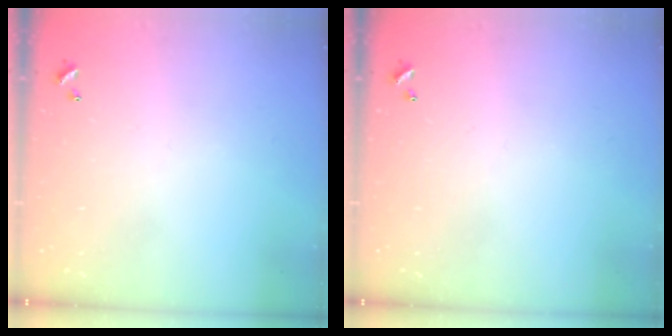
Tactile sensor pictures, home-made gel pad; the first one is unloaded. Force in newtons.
{"total": 0.0}